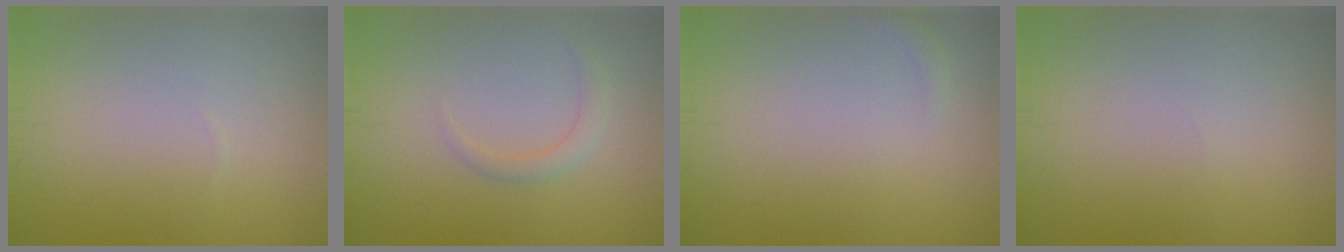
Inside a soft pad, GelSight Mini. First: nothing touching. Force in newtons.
{"total": 1.5, "press": 1.5, "slide": 0.1}
{"total": 0.6, "press": 0.6, "slide": 0.2}
{"total": 0.0}